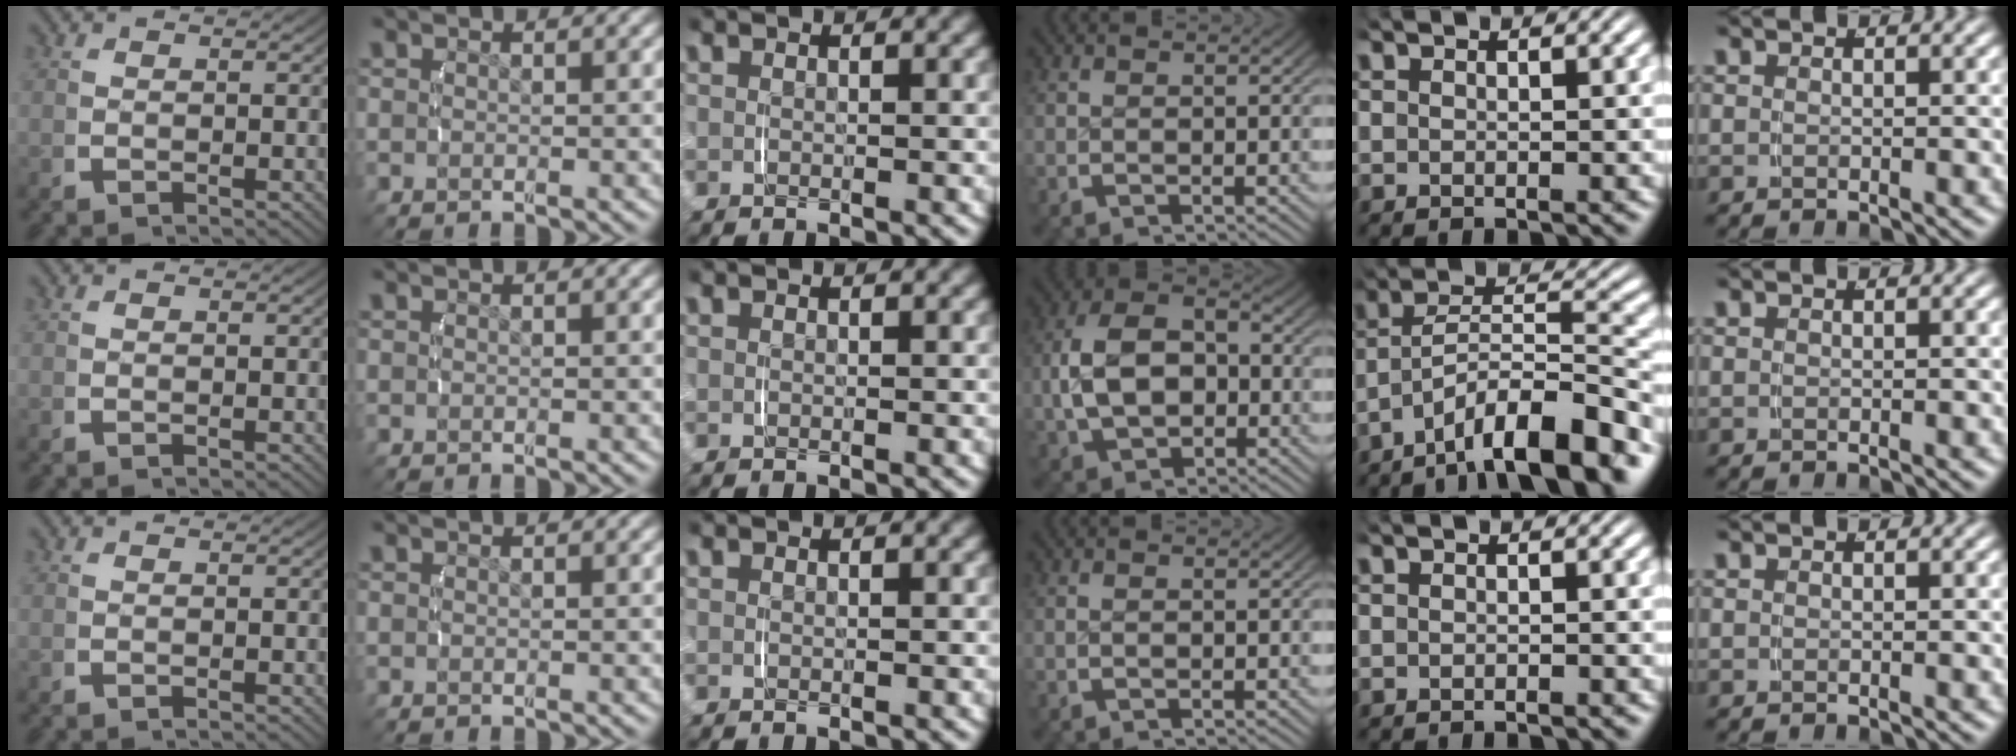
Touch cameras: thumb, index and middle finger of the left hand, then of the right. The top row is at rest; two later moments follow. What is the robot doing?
{"motion": "lift_and_place", "object": "pen bag"}